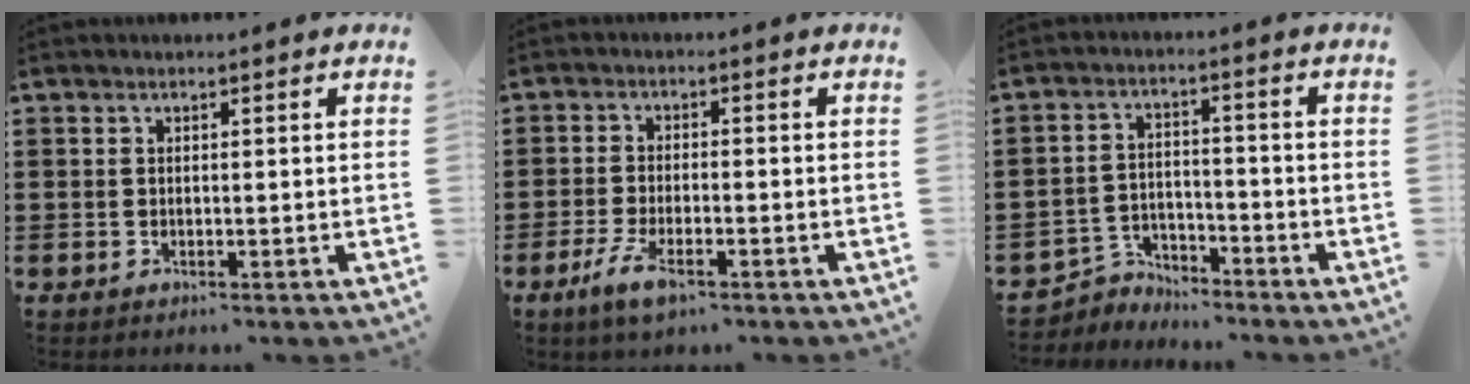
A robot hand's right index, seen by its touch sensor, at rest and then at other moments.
{"total": 4.1, "force": [-2.5, 1.0, 3.1], "torque": [-0.071, -0.007, -0.048]}
{"total": 3.6, "force": [-3.4, 1.2, 0.0], "torque": [-0.010, 0.005, -0.073]}